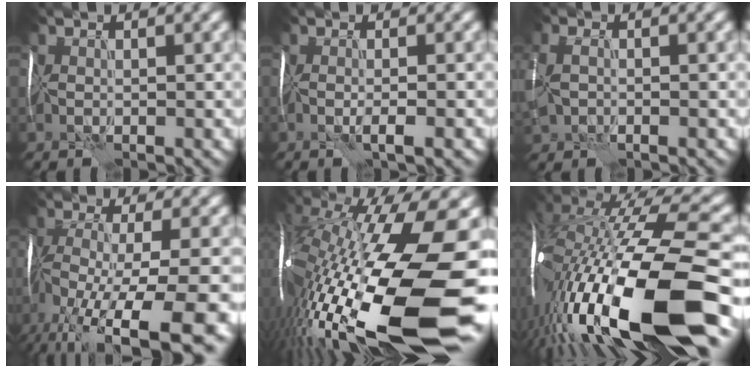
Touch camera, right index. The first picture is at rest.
{"total": 1.5, "force": [-0.8, 0.1, 1.3], "torque": [-0.022, -0.001, -0.009]}
{"total": 4.5, "force": [-0.5, 2.7, 3.5], "torque": [-0.095, -0.003, 0.001]}
{"total": 14.5, "force": [-8.2, 4.5, 11.1], "torque": [-0.244, -0.022, -0.104]}
{"total": 19.2, "force": [-4.6, 6.1, 17.6], "torque": [-0.348, -0.029, -0.068]}
{"total": 17.4, "force": [-5.5, 5.5, 15.5], "torque": [-0.301, -0.016, -0.085]}